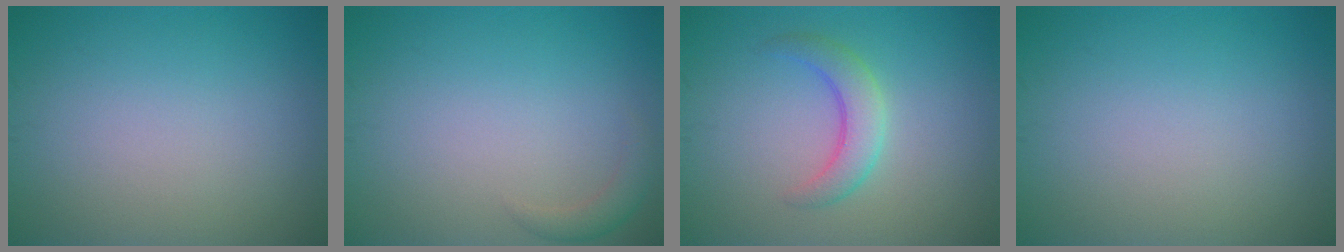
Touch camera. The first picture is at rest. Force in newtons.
{"total": 1.5, "press": 1.5, "slide": 0.1}
{"total": 3.0, "press": 3.0, "slide": 0.2}
{"total": 0.0}